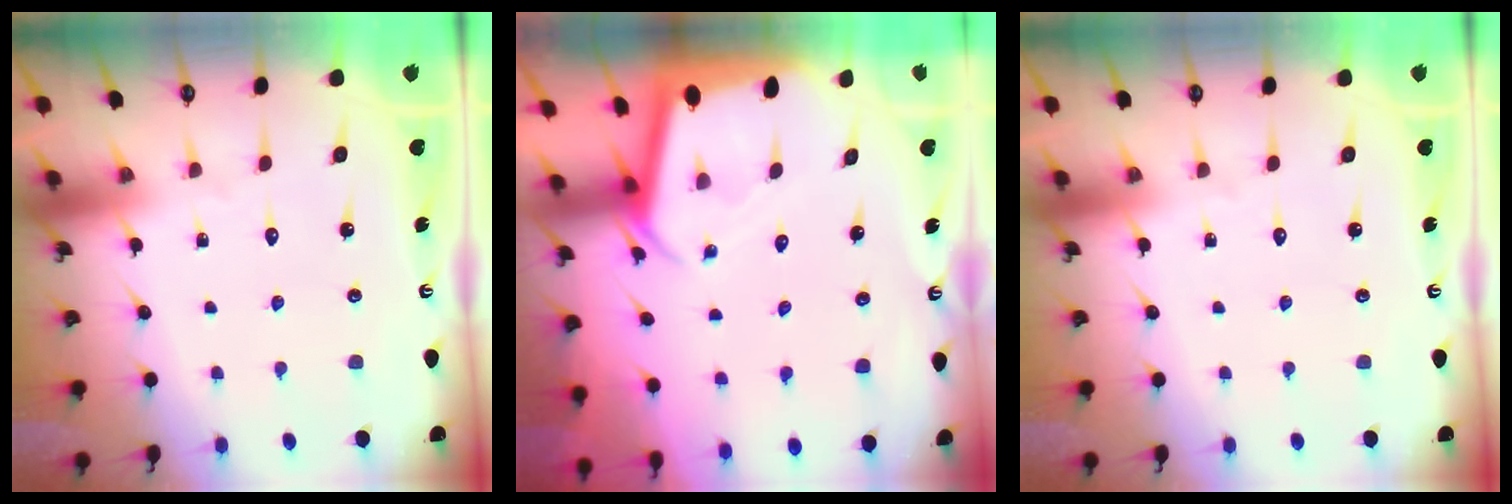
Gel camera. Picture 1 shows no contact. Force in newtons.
{"total": 2.2, "press": 2.2, "slide": 0.2}
{"total": 0.0}